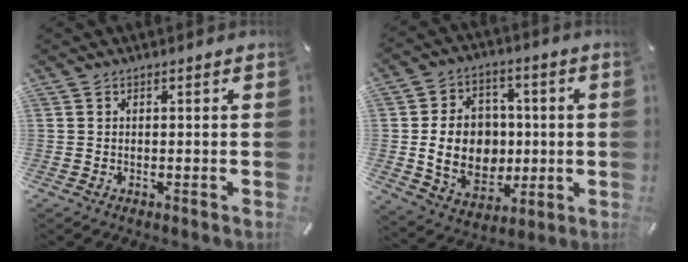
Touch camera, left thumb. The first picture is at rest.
{"total": 14.7, "force": [-0.4, 12.2, 8.1], "torque": [-0.161, 0.007, 0.005]}